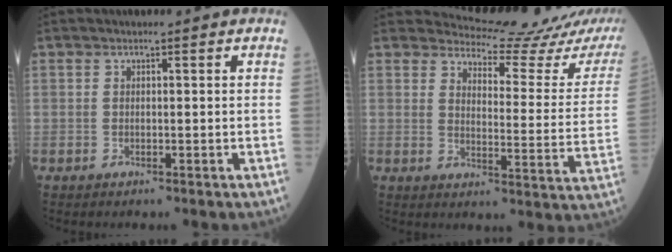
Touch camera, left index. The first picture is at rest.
{"total": 14.7, "force": [14.6, 1.0, 1.8], "torque": [-0.009, -0.095, 0.153]}